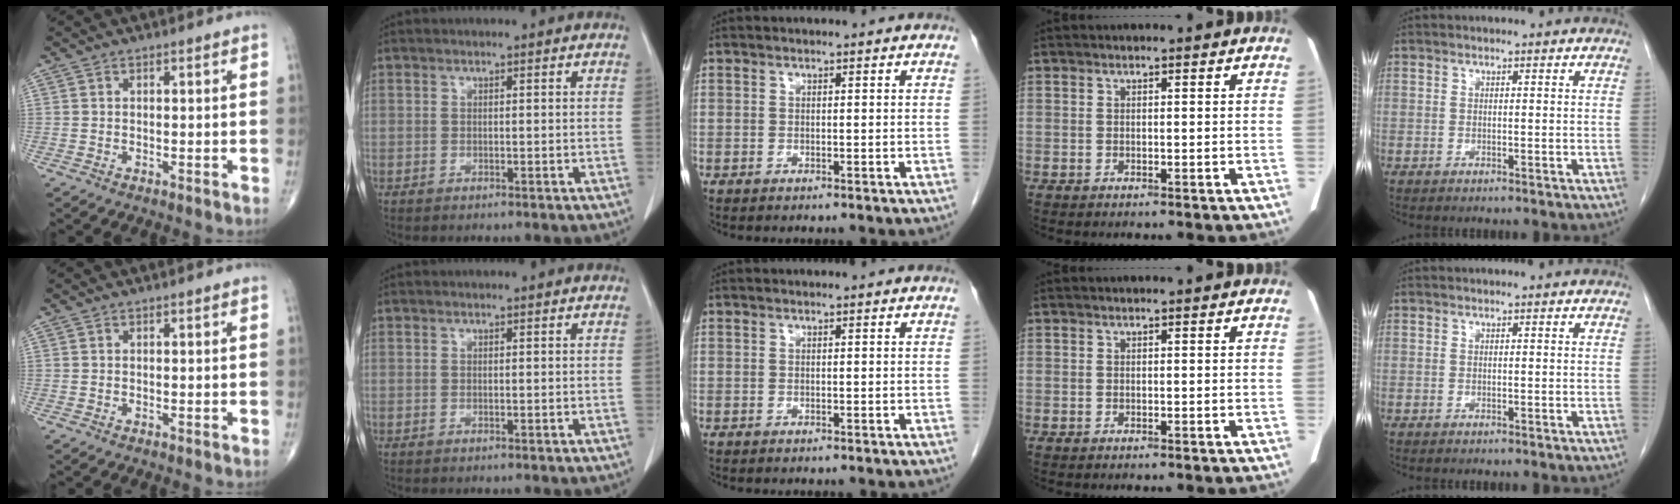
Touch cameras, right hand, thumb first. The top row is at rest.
{}